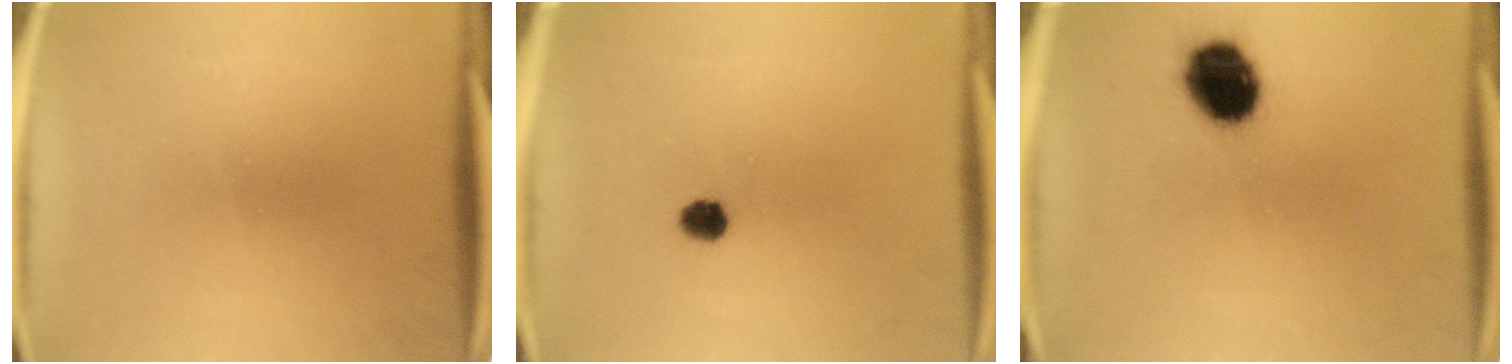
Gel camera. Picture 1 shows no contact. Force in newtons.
{"total": 2.7}
{"total": 12.4}